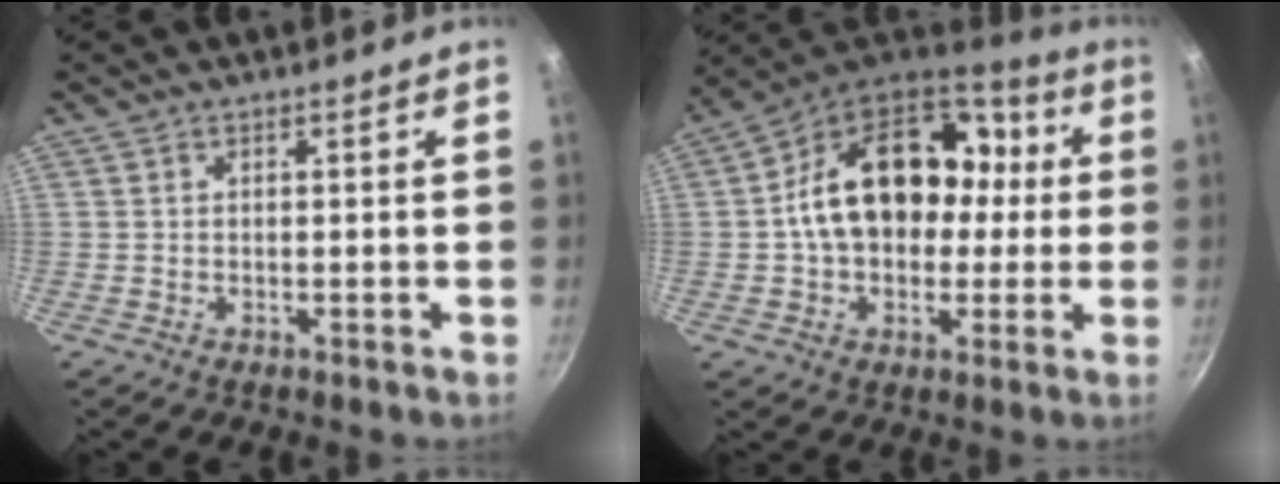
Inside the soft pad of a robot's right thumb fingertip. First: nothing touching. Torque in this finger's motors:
{"motor_torque": [2.45, 2.56, 1.12, -0.76, 0.18]}